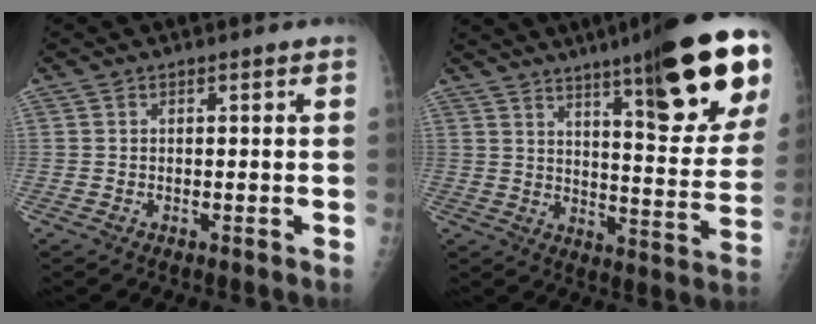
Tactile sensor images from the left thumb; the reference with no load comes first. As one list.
[{"total": 24.3, "force": [13.3, 4.7, 19.8], "torque": [-0.245, -0.052, 0.190]}]